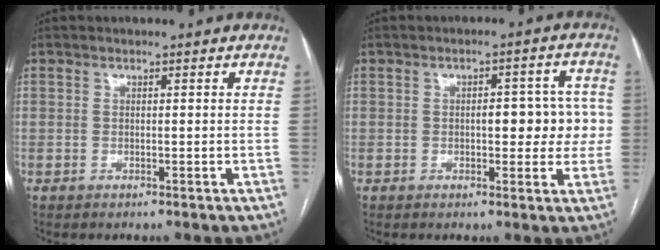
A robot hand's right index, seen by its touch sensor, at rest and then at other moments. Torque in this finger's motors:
{"motor_torque": [0.63, 0.02, 0.36, 0.05]}